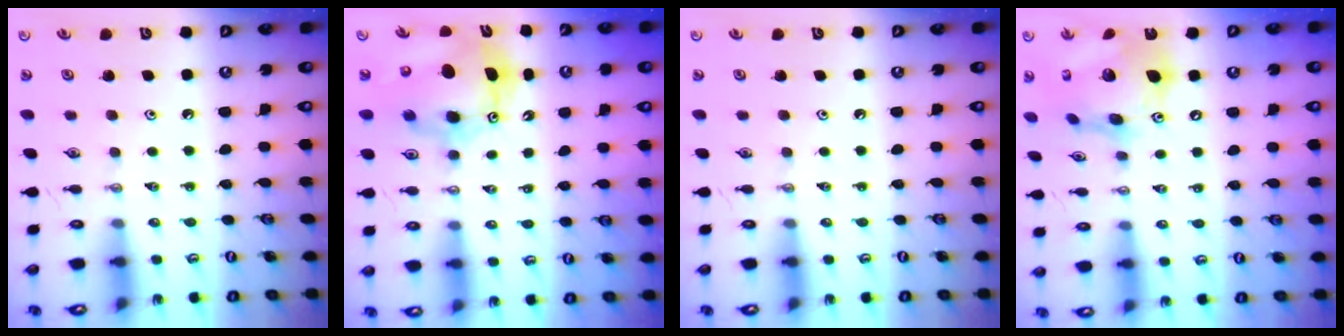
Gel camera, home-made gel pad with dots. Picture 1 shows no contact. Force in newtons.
{"total": 11.2, "press": 10.9, "slide": 2.7}
{"total": 0.0}
{"total": 18.8, "press": 18.7, "slide": 2.1}